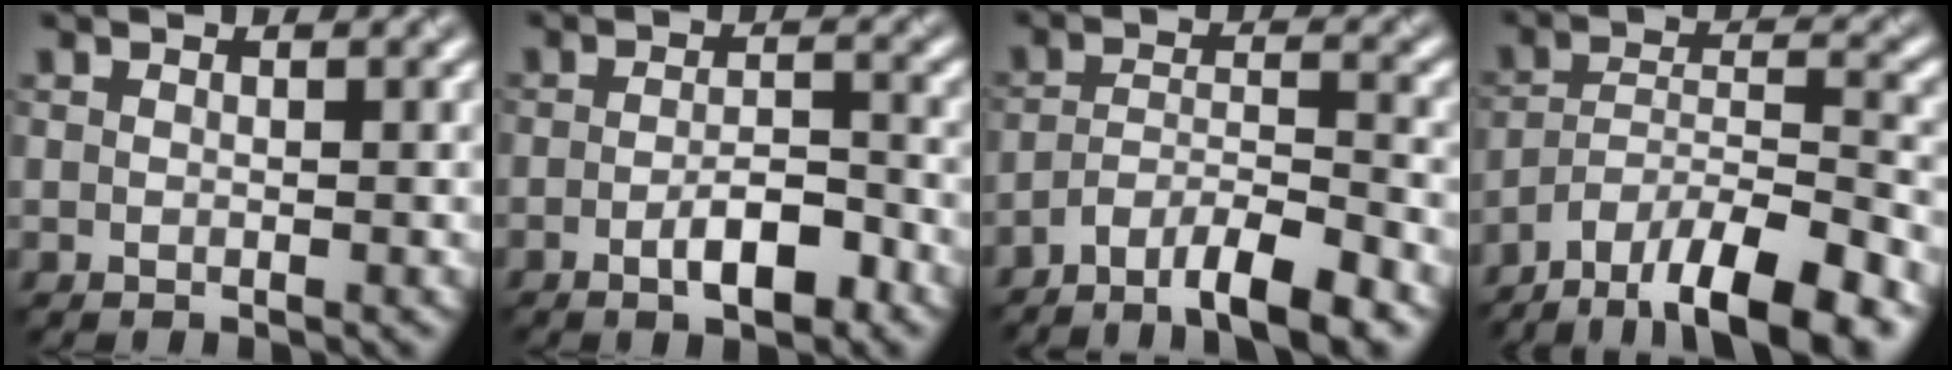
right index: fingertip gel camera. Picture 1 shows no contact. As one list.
[{"total": 3.9, "force": [-1.7, 1.2, 3.3], "torque": [-0.057, 0.001, -0.029]}, {"total": 7.0, "force": [-5.2, 1.5, 4.4], "torque": [-0.071, 0.000, -0.092]}, {"total": 12.3, "force": [-9.6, 3.5, 6.9], "torque": [-0.108, -0.007, -0.154]}]